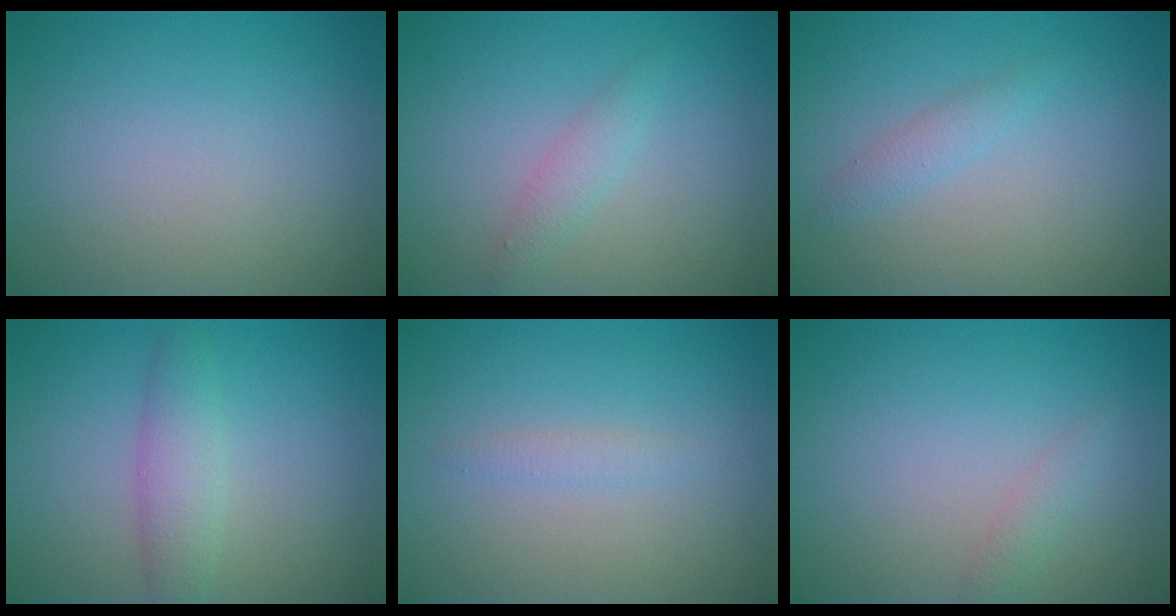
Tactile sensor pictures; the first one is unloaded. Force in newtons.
{"total": 1.6, "press": 1.6, "slide": 0.1}
{"total": 1.3, "press": 1.3, "slide": 0.0}
{"total": 2.7, "press": 2.7, "slide": 0.1}
{"total": 0.9, "press": 0.9, "slide": 0.2}
{"total": 1.2, "press": 1.2, "slide": 0.1}